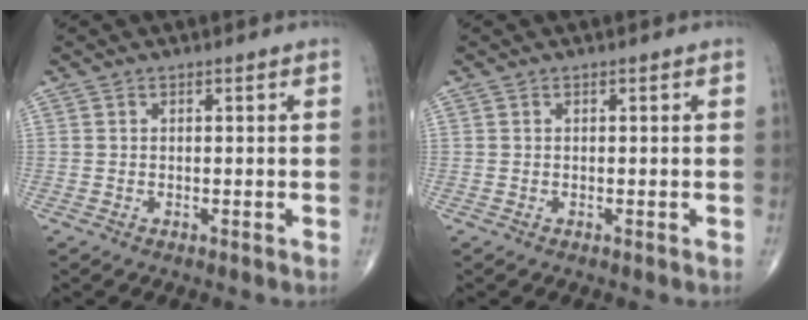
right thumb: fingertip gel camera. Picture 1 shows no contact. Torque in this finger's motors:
{"motor_torque": [0.05, 0.05, 0.00, 0.00, 0.01]}